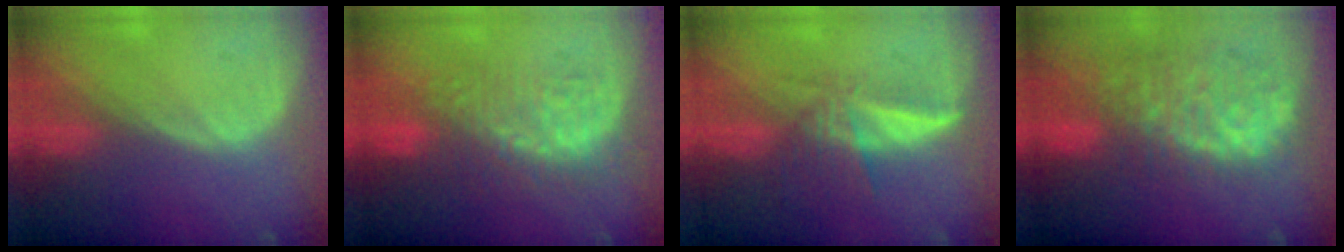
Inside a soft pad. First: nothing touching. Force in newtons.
{"total": 8.9, "press": 8.7, "slide": 1.4}
{"total": 6.0, "press": 5.2, "slide": 2.9}
{"total": 11.8, "press": 9.8, "slide": 6.6}